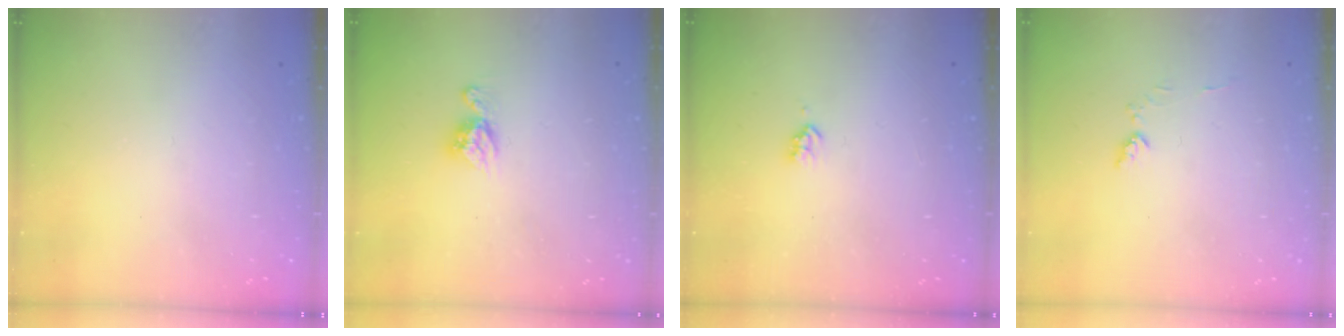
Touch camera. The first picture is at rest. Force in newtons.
{"total": 7.2, "press": 7.2, "slide": 0.5}
{"total": 2.2, "press": 2.1, "slide": 0.4}
{"total": 4.7, "press": 4.7, "slide": 0.5}